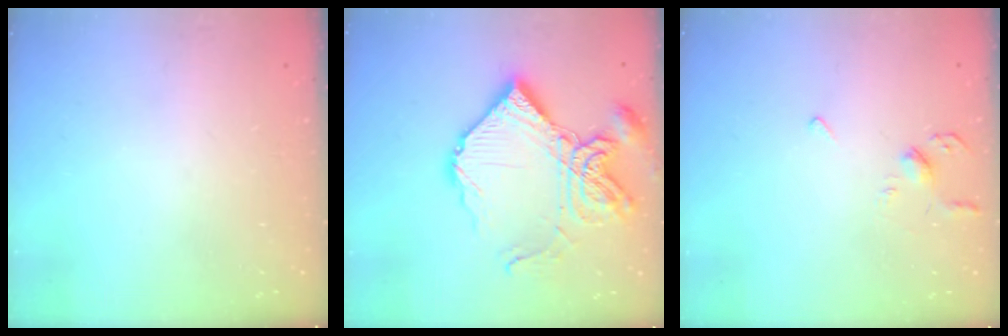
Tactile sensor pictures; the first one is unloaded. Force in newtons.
{"total": 20.0, "press": 19.9, "slide": 2.2}
{"total": 3.5, "press": 3.4, "slide": 0.7}